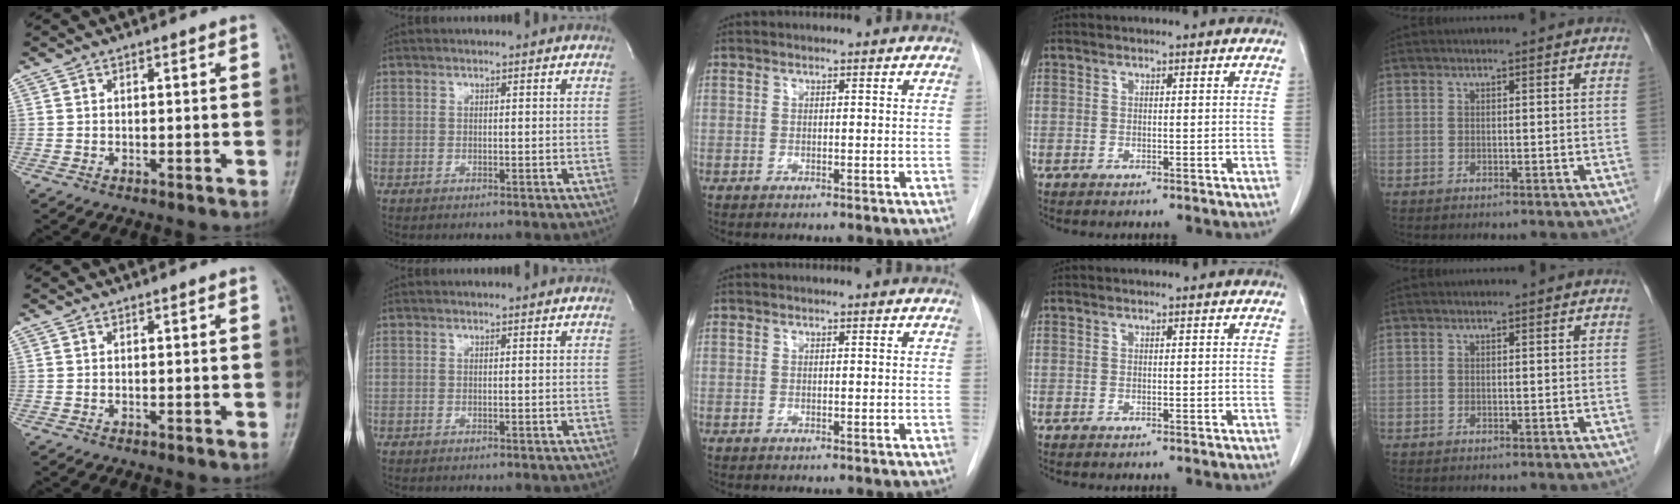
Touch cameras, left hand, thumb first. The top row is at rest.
{}